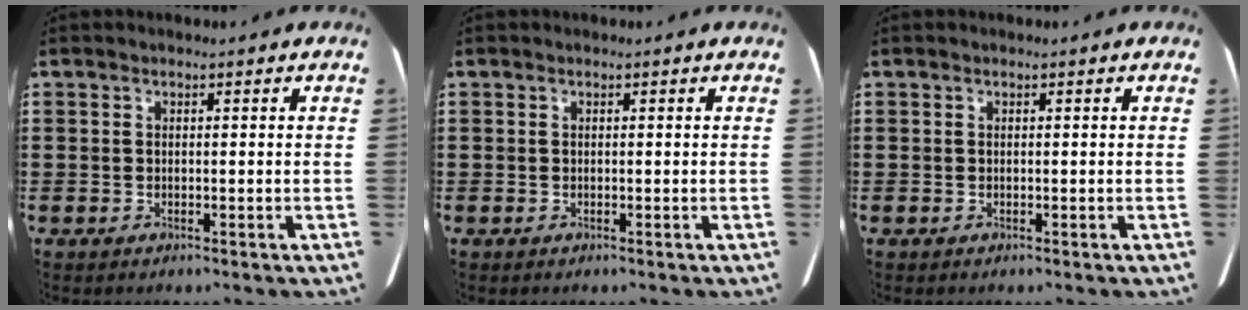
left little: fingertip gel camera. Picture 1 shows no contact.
{"total": 0.0}
{"total": 0.0}